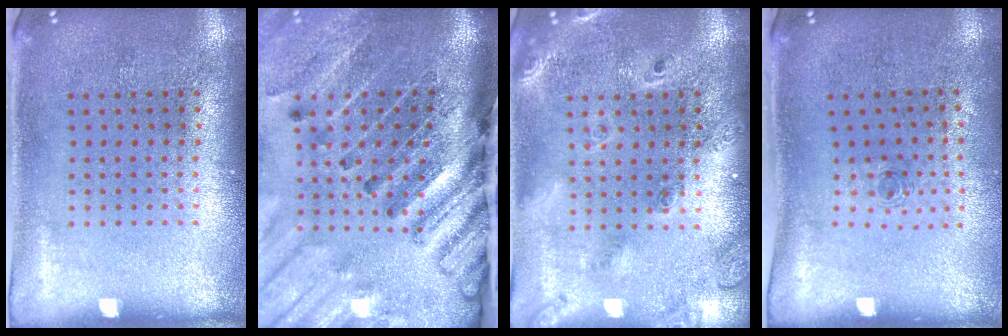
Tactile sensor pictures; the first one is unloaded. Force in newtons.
{"total": 4.5, "press": 3.4, "slide": 2.9}
{"total": 2.0, "press": 1.7, "slide": 1.0}
{"total": 0.5, "press": 0.3, "slide": 0.5}